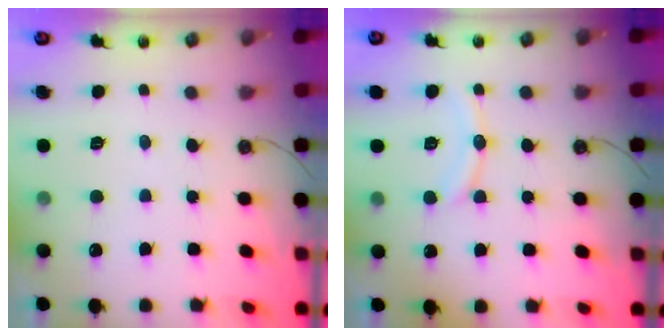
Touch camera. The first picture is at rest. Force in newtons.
{"total": 9.6, "press": 9.5, "slide": 1.0}